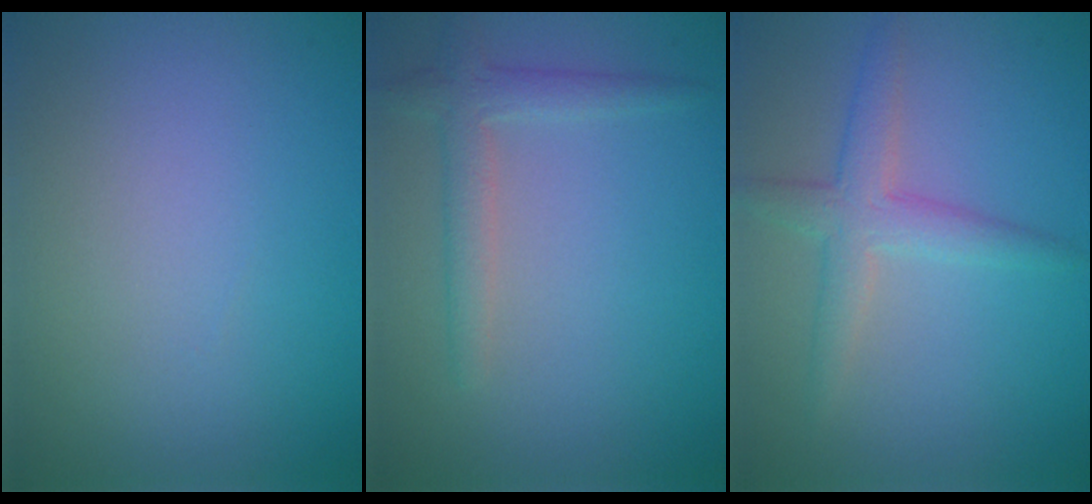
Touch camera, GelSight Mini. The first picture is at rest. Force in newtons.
{"total": 2.5, "press": 2.5, "slide": 0.3}
{"total": 3.2, "press": 3.2, "slide": 0.0}